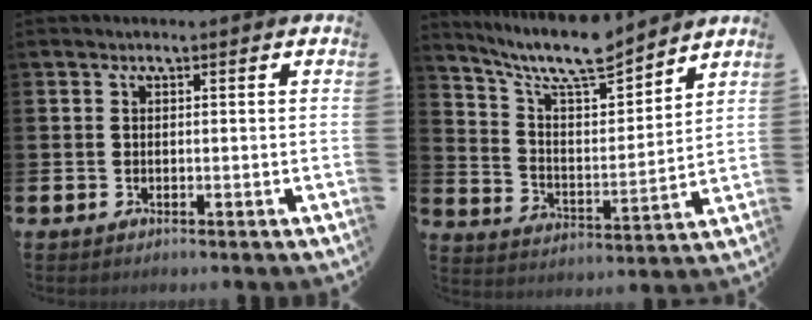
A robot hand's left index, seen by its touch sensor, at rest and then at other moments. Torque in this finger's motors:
{"motor_torque": [0.22, -0.36, 0.48, 0.12]}